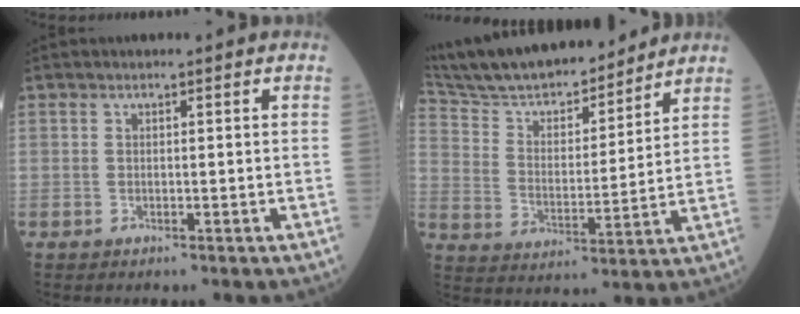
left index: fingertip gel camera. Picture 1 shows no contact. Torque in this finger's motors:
{"motor_torque": [0.23, -0.99, 0.32, 0.17]}